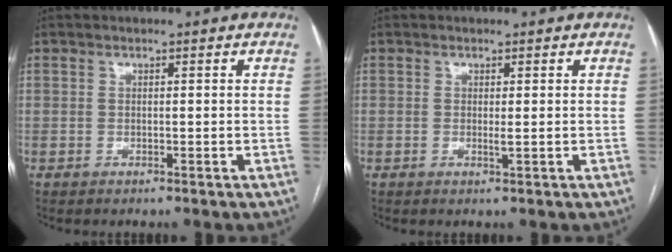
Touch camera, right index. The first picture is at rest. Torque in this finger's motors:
{"motor_torque": [0.26, 0.14, 0.10, 0.04]}